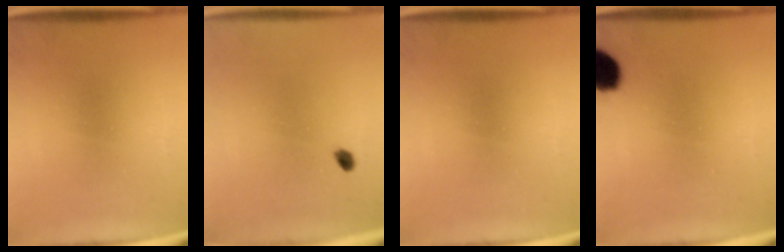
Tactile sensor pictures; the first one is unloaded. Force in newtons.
{"total": 2.0}
{"total": 0.0}
{"total": 8.7}